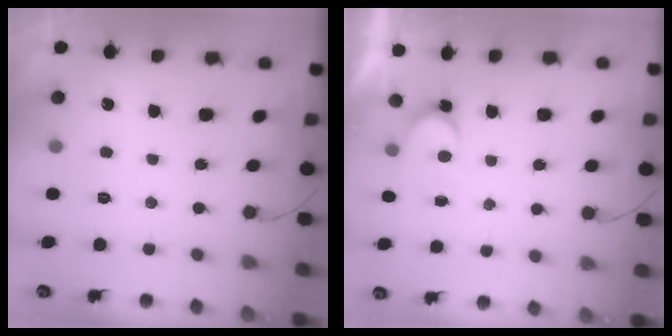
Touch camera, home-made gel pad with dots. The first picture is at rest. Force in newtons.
{"total": 4.0, "press": 4.0, "slide": 0.4}